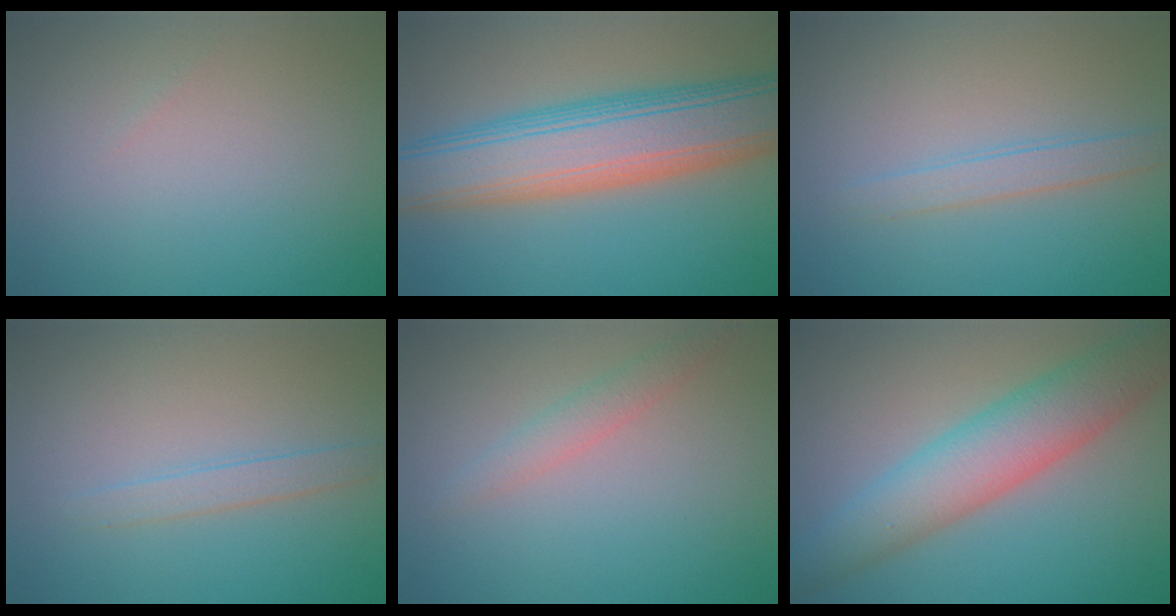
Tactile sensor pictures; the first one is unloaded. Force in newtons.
{"total": 10.3, "press": 10.3, "slide": 0.6}
{"total": 1.9, "press": 1.9, "slide": 0.1}
{"total": 1.5, "press": 1.5, "slide": 0.0}
{"total": 1.7, "press": 1.7, "slide": 0.0}
{"total": 6.8, "press": 6.8, "slide": 0.3}